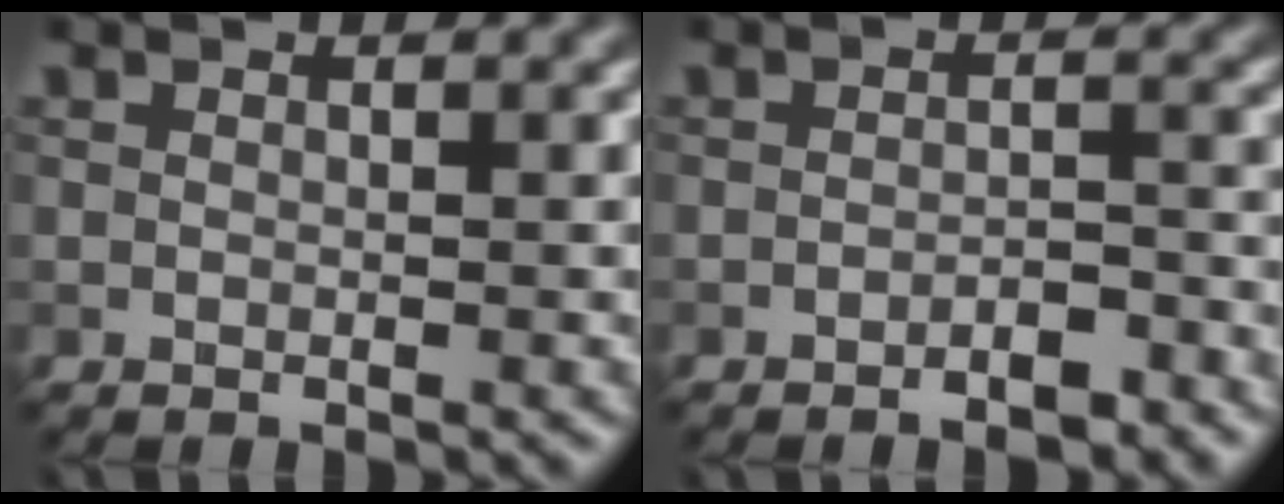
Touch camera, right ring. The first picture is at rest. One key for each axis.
{"total": 2.9, "fx": -2.1, "fy": 0.7, "fz": 1.8, "tx": -0.023, "ty": 0.006, "tz": -0.033}